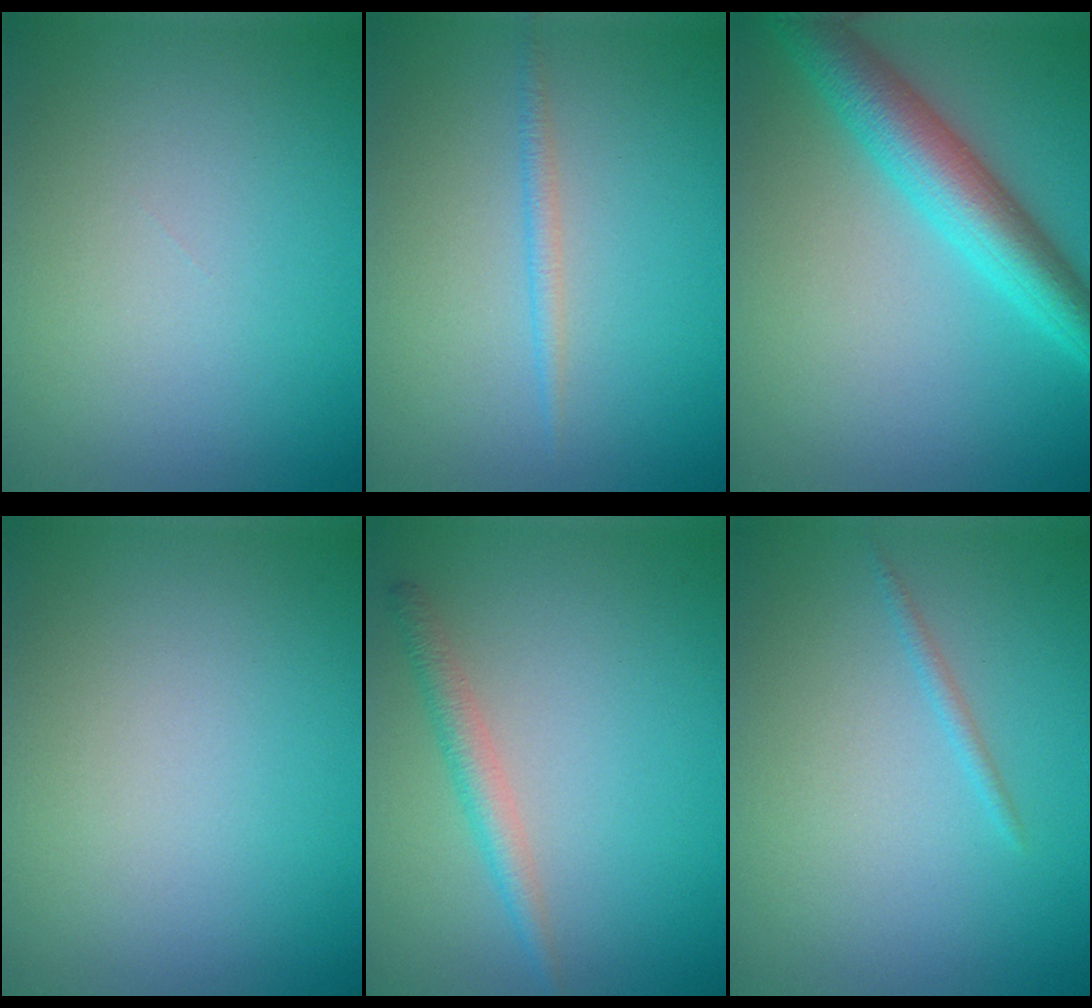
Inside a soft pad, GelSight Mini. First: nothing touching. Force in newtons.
{"total": 1.1, "press": 1.1, "slide": 0.1}
{"total": 6.3, "press": 6.3, "slide": 0.1}
{"total": 0.0}
{"total": 2.0, "press": 2.0, "slide": 0.0}
{"total": 0.8, "press": 0.8, "slide": 0.0}